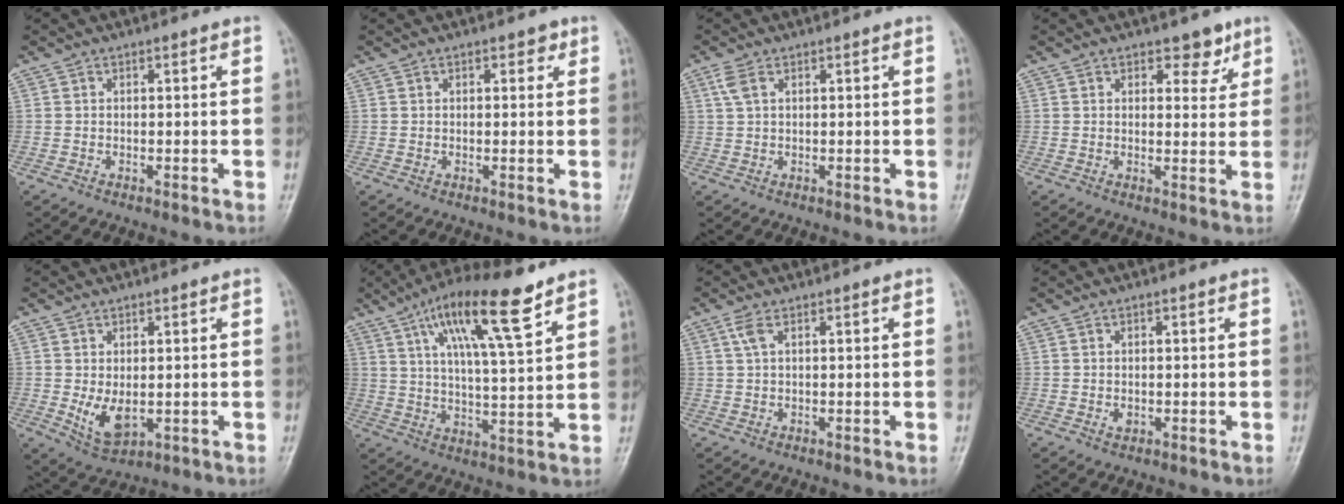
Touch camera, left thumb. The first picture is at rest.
{"total": 1.7, "force": [0.8, 1.0, 1.0], "torque": [0.002, 0.000, 0.006]}
{"total": 2.4, "force": [1.1, 1.1, 1.8], "torque": [-0.047, 0.011, 0.027]}
{"total": 4.0, "force": [2.7, 2.3, 1.9], "torque": [0.002, -0.015, 0.034]}
{"total": 5.7, "force": [-0.3, 3.3, 4.6], "torque": [-0.077, -0.014, 0.009]}
{"total": 15.3, "force": [8.9, 2.7, 12.2], "torque": [-0.204, -0.027, 0.154]}
{"total": 1.9, "force": [0.8, 0.5, 1.7], "torque": [-0.049, 0.013, 0.022]}
{"total": 1.0, "force": [-0.1, 0.8, 0.7], "torque": [-0.006, 0.000, -0.001]}